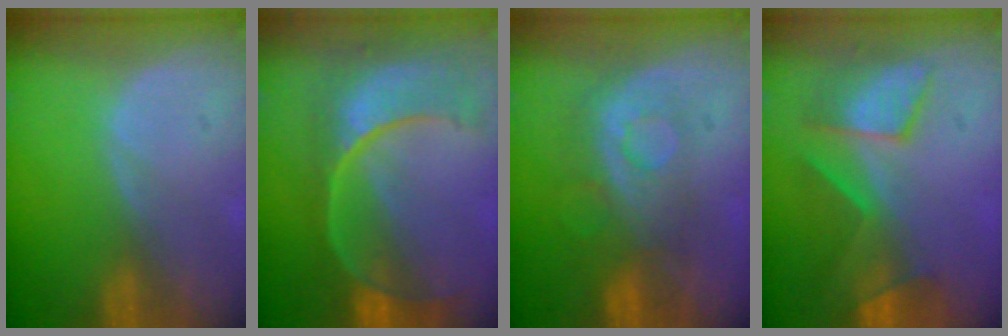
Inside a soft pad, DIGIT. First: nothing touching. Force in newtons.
{"total": 11.1, "press": 9.3, "slide": 6.0}
{"total": 7.8, "press": 7.5, "slide": 2.0}
{"total": 7.9, "press": 7.7, "slide": 1.8}